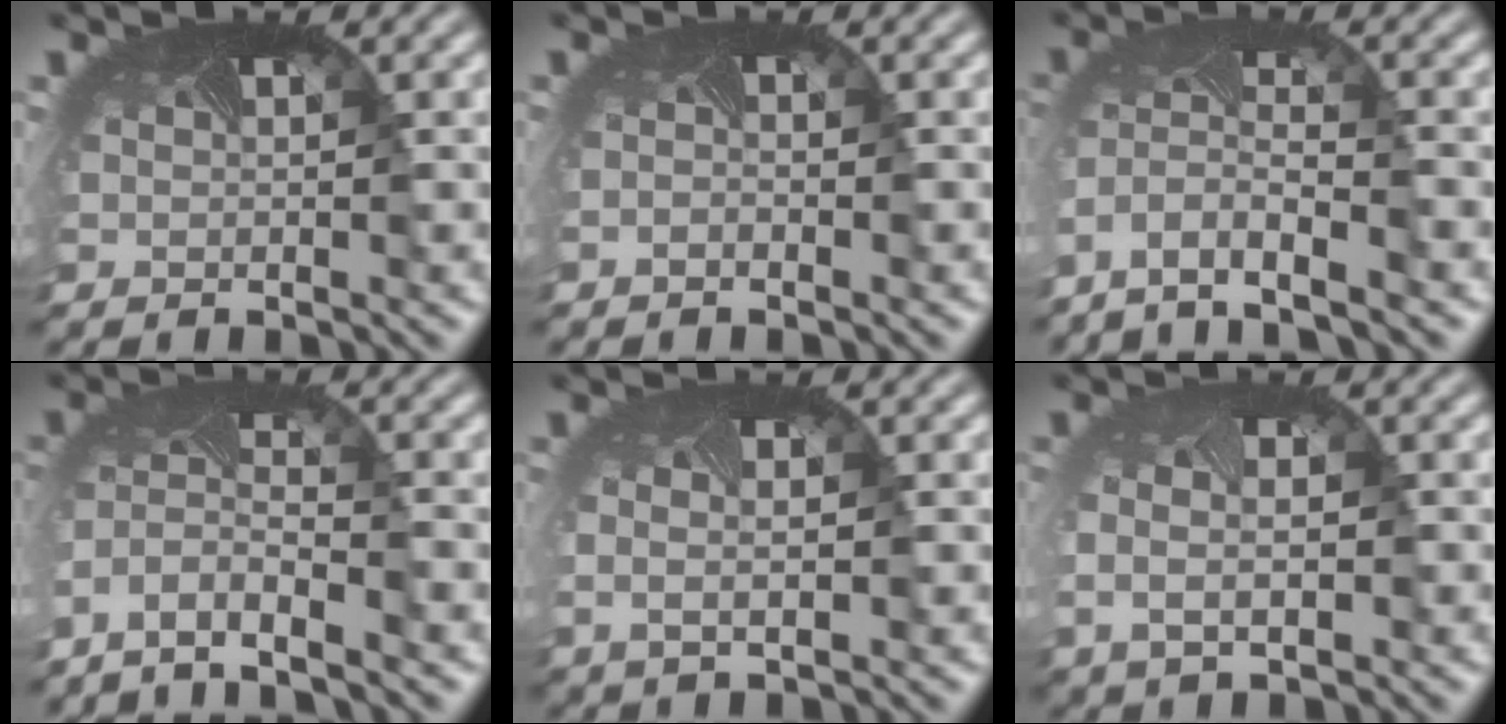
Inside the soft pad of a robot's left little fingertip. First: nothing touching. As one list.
[{"total": 0.8, "force": [-0.7, -0.3, -0.3], "torque": [-0.009, -0.011, -0.010]}, {"total": 5.4, "force": [-3.9, 1.6, 3.4], "torque": [-0.095, -0.025, -0.070]}, {"total": 4.6, "force": [-3.7, 1.0, 2.5], "torque": [-0.078, -0.021, -0.069]}, {"total": 1.5, "force": [-0.2, 0.7, 1.3], "torque": [-0.038, -0.010, 0.006]}, {"total": 2.7, "force": [-0.5, 1.8, 1.9], "torque": [-0.059, -0.016, 0.001]}]